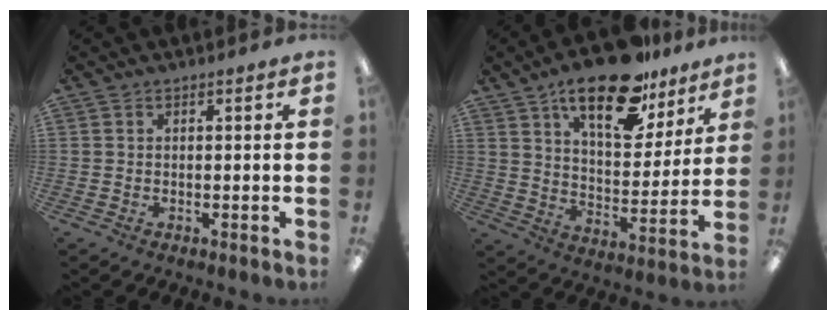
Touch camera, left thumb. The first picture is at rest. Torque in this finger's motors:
{"motor_torque": [0.41, 0.55, 1.44, -1.33, 0.12]}